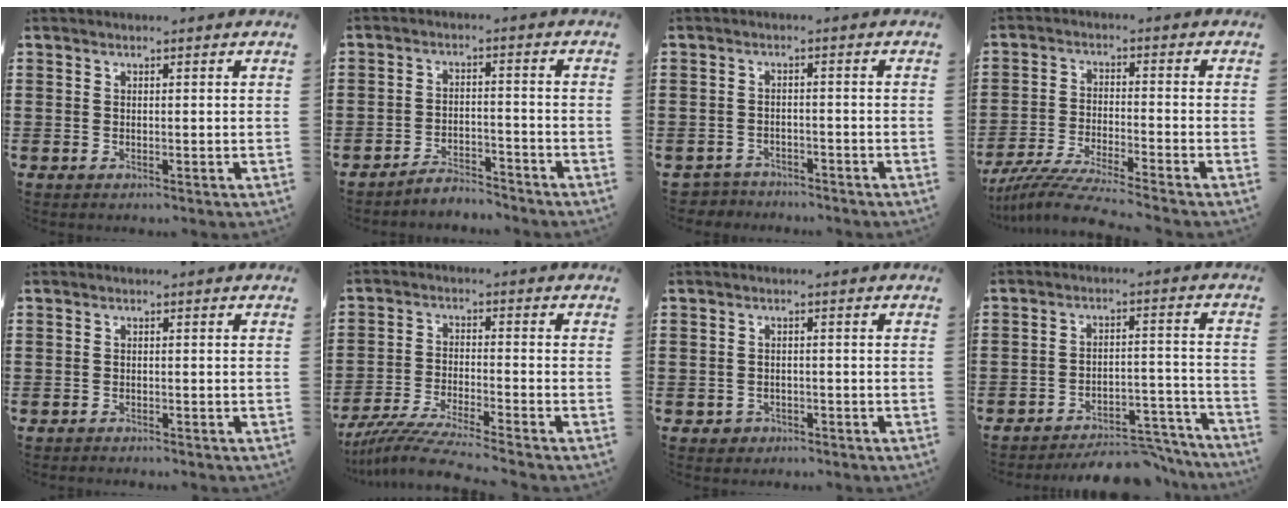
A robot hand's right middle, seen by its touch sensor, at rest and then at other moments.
{"total": 3.8, "force": [-3.8, 0.3, 0.1], "torque": [-0.006, 0.004, -0.079]}
{"total": 2.6, "force": [-2.5, 0.5, -0.3], "torque": [-0.003, 0.000, -0.056]}
{"total": 6.2, "force": [-5.8, -0.4, 2.2], "torque": [-0.058, -0.019, -0.119]}
{"total": 0.7, "force": [-0.7, 0.0, 0.0], "torque": [-0.001, 0.000, -0.016]}
{"total": 6.1, "force": [-5.7, -0.5, 2.2], "torque": [-0.061, -0.023, -0.116]}
{"total": 1.2, "force": [-0.9, 0.8, 0.1], "torque": [-0.006, 0.001, -0.022]}
{"total": 5.9, "force": [-5.5, 1.1, 1.8], "torque": [-0.023, 0.014, -0.106]}